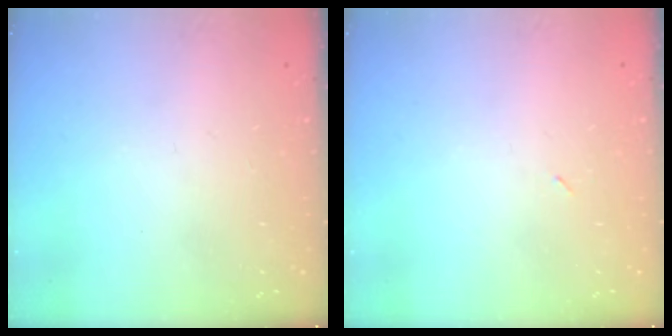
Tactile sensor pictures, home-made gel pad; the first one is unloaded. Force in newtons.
{"total": 2.1, "press": 1.9, "slide": 1.0}